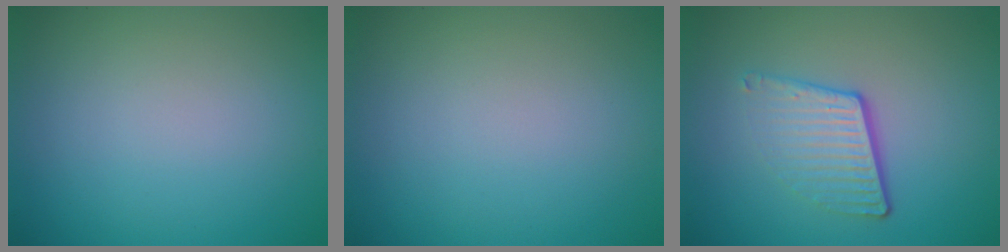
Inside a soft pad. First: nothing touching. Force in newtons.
{"total": 0.0}
{"total": 4.1, "press": 2.5, "slide": 3.2}